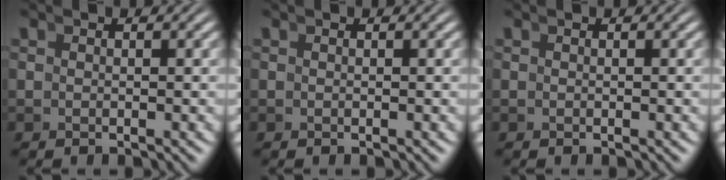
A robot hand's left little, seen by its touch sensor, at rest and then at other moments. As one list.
[{"total": 0.0}, {"total": 0.0}]